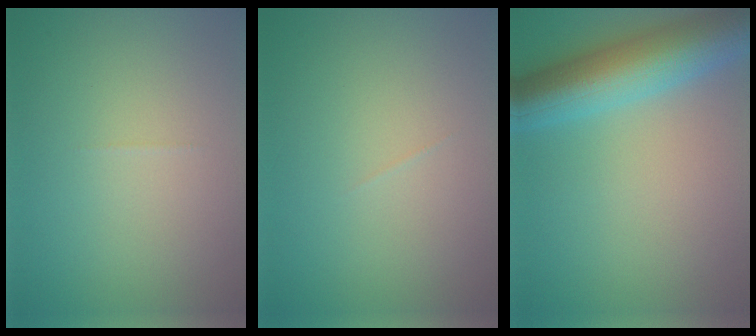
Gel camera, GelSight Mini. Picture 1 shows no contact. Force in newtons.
{"total": 0.0}
{"total": 9.2, "press": 9.2, "slide": 0.1}